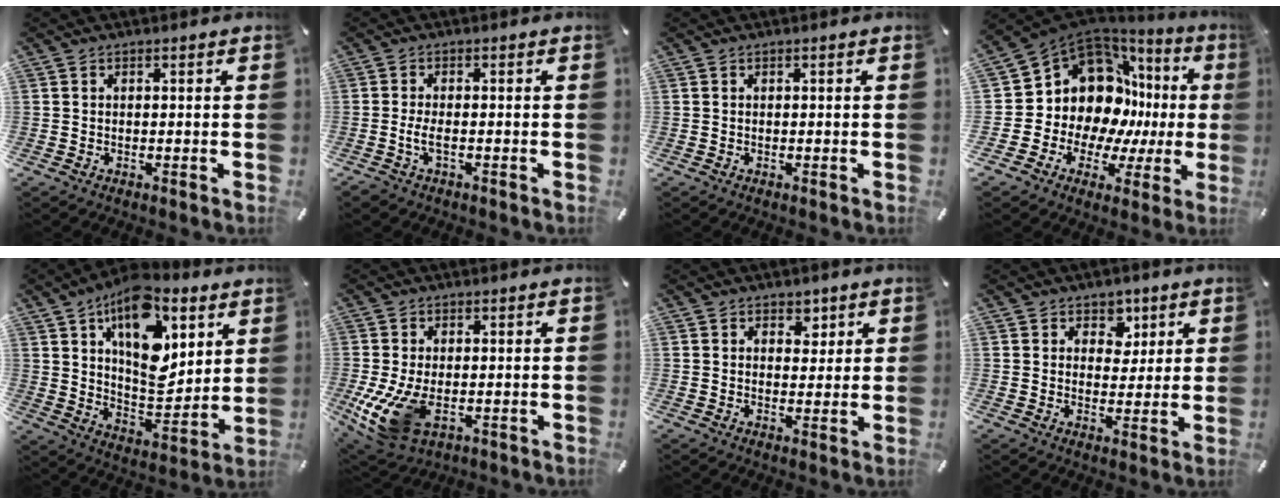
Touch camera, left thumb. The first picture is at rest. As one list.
[{"total": 3.2, "force": [-1.0, 1.3, 2.7], "torque": [-0.060, 0.001, -0.021]}, {"total": 0.0}, {"total": 16.3, "force": [4.3, 13.0, 8.8], "torque": [-0.153, -0.063, 0.089]}, {"total": 19.1, "force": [9.1, 10.6, 13.0], "torque": [-0.202, -0.048, 0.160]}, {"total": 10.1, "force": [-2.3, 6.3, 7.6], "torque": [-0.155, -0.014, -0.038]}, {"total": 3.5, "force": [1.7, 2.9, 1.2], "torque": [0.009, -0.009, 0.020]}, {"total": 5.6, "force": [2.2, 4.9, 1.6], "torque": [-0.007, -0.008, 0.032]}]